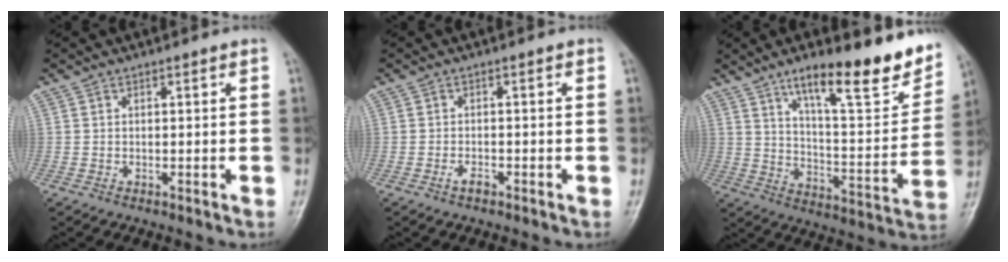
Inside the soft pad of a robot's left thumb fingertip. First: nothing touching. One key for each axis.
{"total": 1.6, "fx": -1.0, "fy": 0.7, "fz": 1.0, "tx": -0.019, "ty": 0.006, "tz": -0.020}
{"total": 20.9, "fx": 13.5, "fy": 5.4, "fz": 15.0, "tx": -0.179, "ty": -0.067, "tz": 0.210}